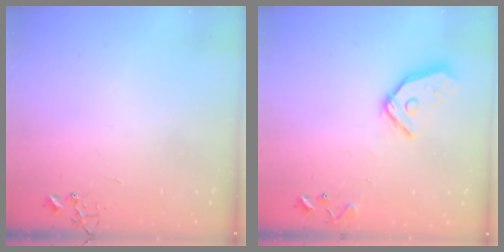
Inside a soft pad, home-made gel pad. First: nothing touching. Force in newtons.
{"total": 12.2, "press": 12.2, "slide": 1.1}